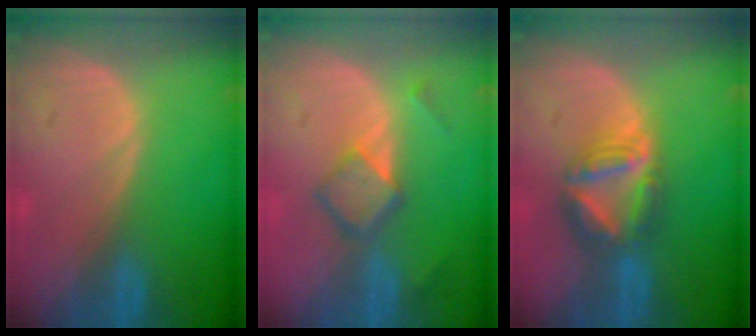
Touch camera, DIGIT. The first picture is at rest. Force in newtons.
{"total": 5.4, "press": 4.7, "slide": 2.7}
{"total": 7.8, "press": 6.8, "slide": 3.8}